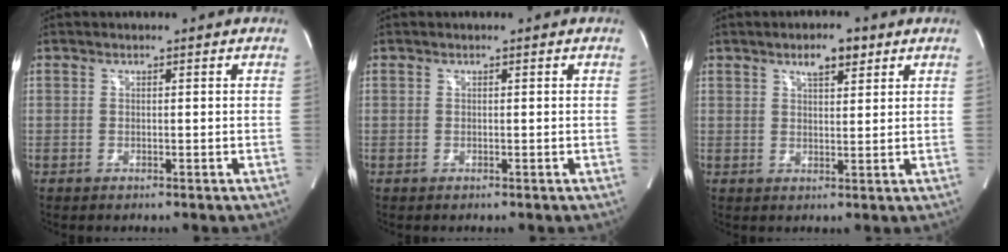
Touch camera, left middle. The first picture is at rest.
{"total": 0.0}
{"total": 4.3, "force": [2.7, 1.3, 3.0], "torque": [-0.053, 0.005, 0.045]}